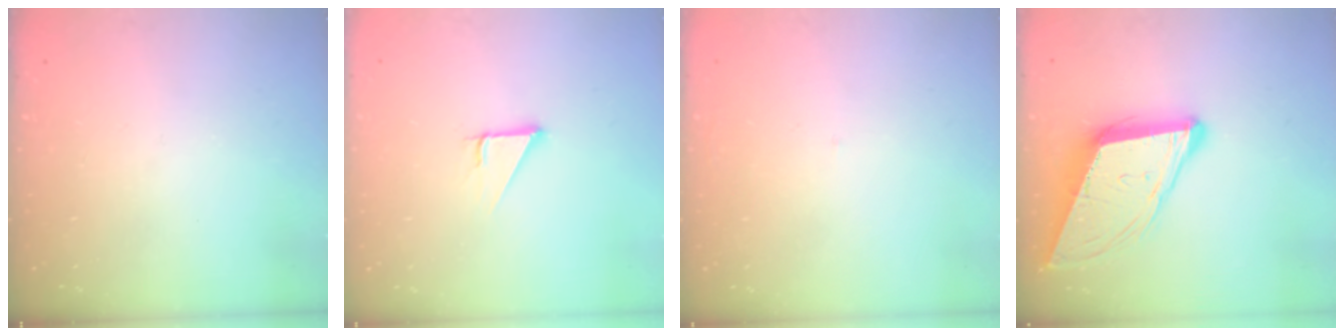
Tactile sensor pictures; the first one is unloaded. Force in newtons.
{"total": 2.9, "press": 2.9, "slide": 0.1}
{"total": 1.7, "press": 1.6, "slide": 0.1}
{"total": 13.2, "press": 12.6, "slide": 4.0}